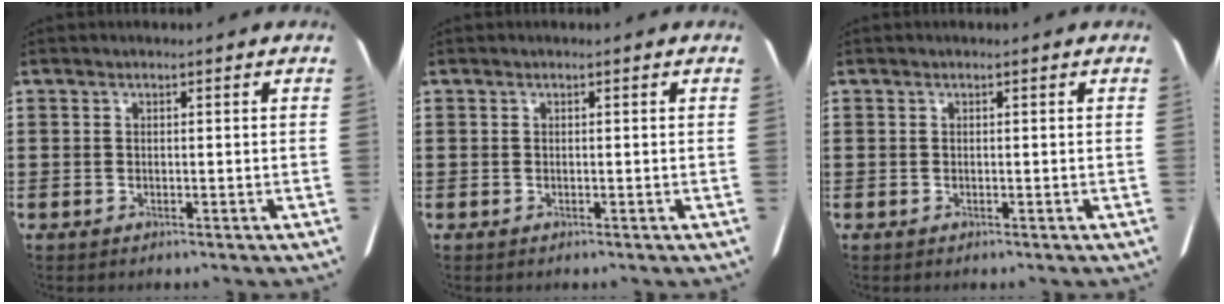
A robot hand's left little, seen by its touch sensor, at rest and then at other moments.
{"total": 0.0}
{"total": 0.0}